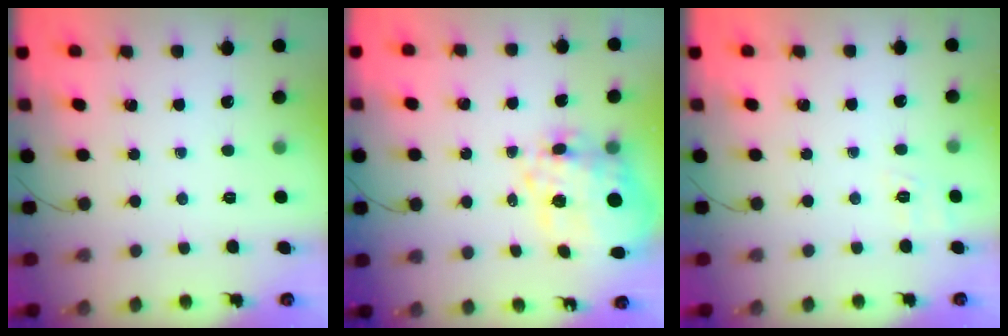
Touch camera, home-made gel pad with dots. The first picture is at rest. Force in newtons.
{"total": 10.9, "press": 10.1, "slide": 4.2}
{"total": 2.0, "press": 0.8, "slide": 1.8}